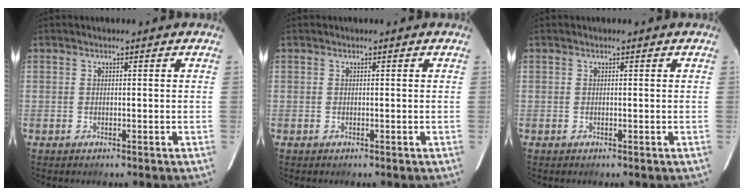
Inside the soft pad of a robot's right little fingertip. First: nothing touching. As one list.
[{"total": 0.0}, {"total": 0.0}]